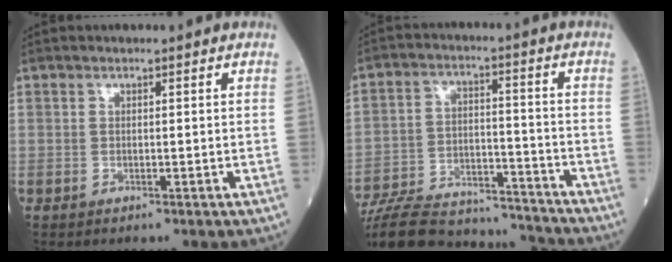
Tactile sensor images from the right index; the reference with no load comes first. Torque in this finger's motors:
{"motor_torque": [-0.48, -0.97, -0.79, -0.21]}